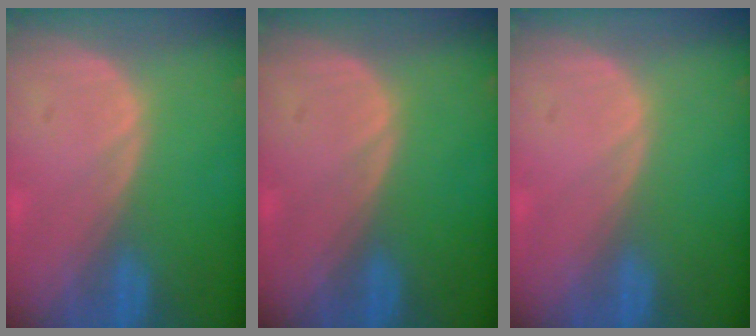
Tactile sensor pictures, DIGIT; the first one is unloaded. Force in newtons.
{"total": 0.0}
{"total": 0.0}